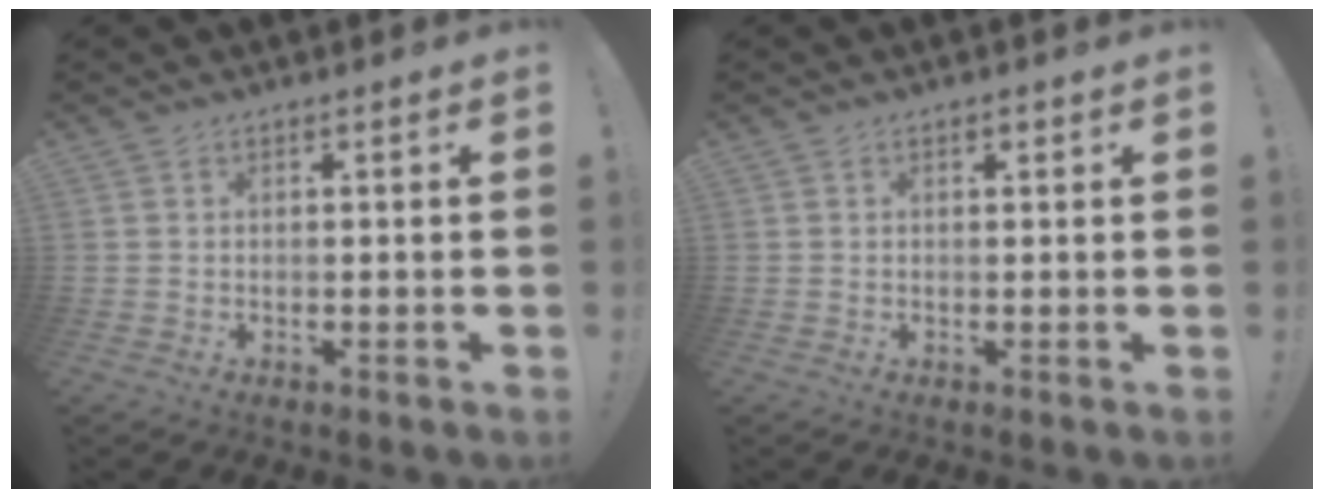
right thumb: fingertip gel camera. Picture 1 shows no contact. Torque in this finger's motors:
{"motor_torque": [0.03, 0.19, 0.51, -0.03, -0.04]}